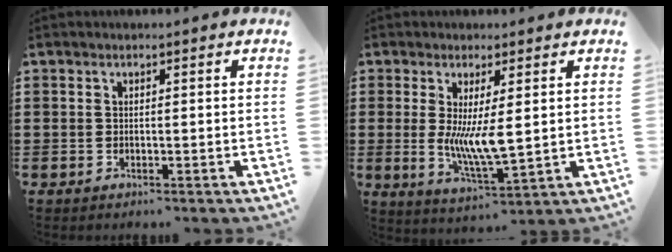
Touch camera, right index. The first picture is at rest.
{"total": 7.2, "force": [0.3, 2.0, 6.9], "torque": [-0.127, -0.016, 0.000]}